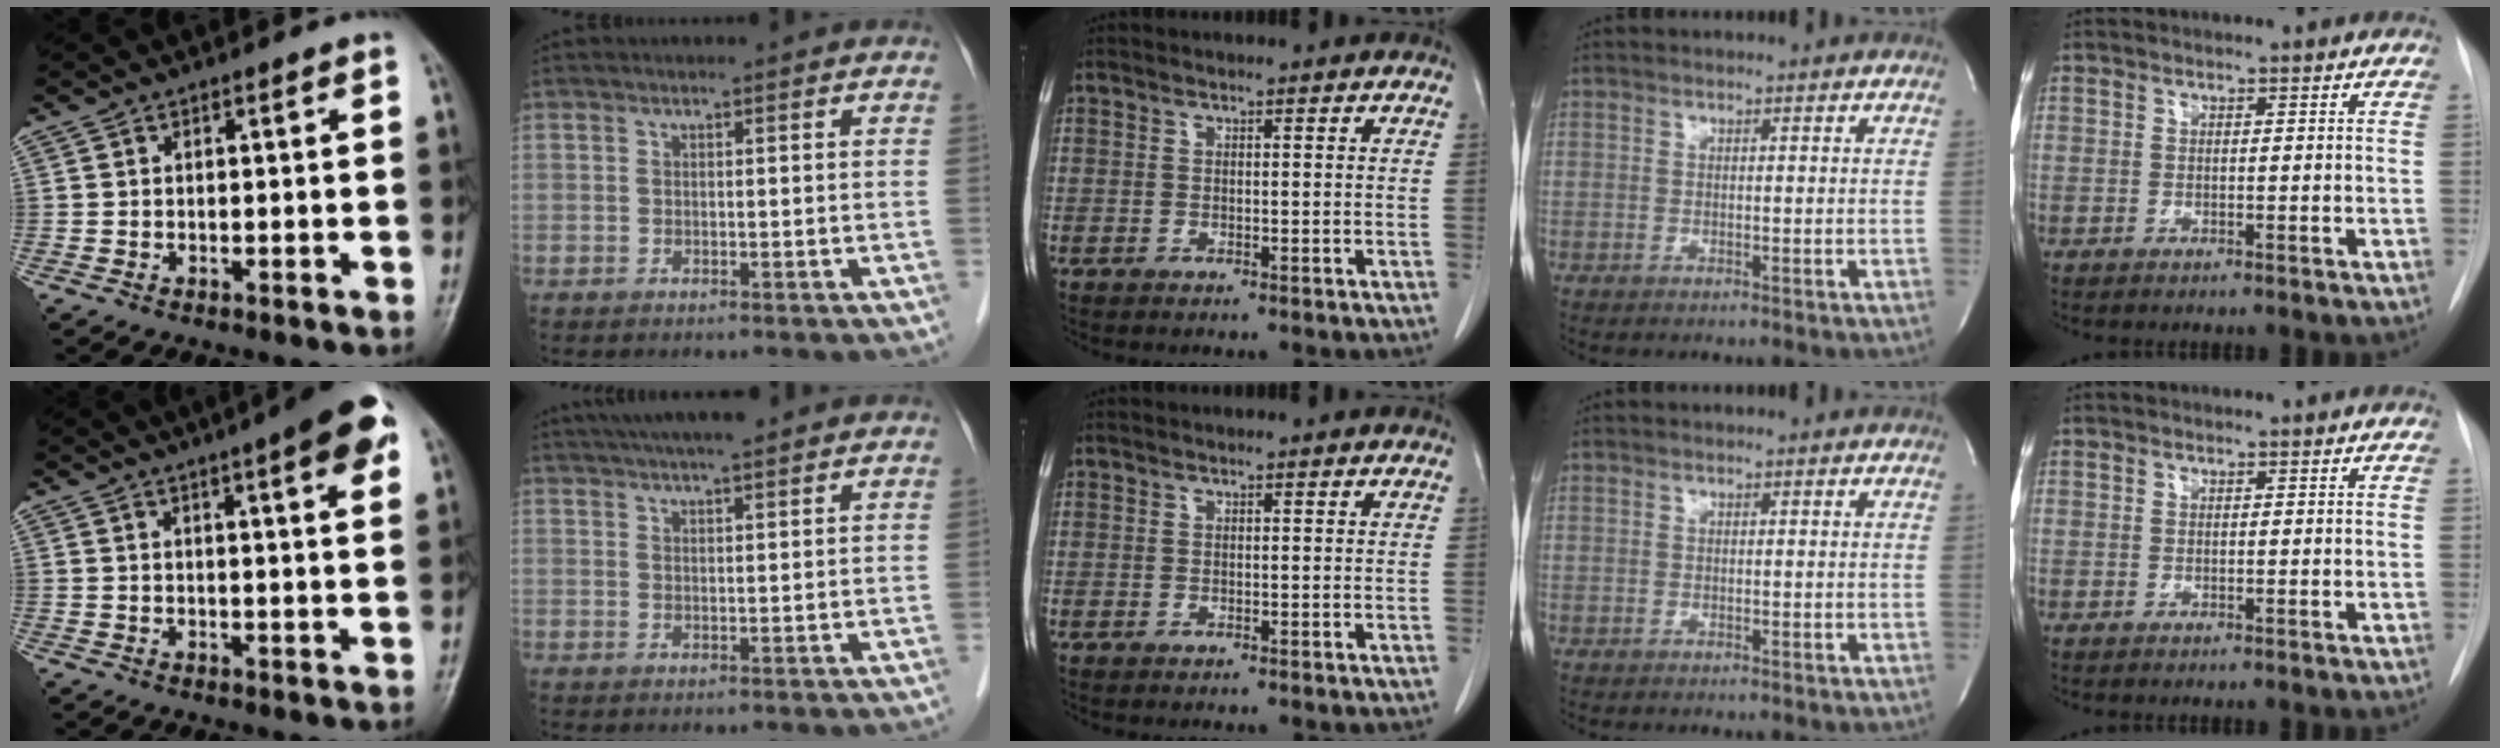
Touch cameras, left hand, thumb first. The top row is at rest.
{"thumb": {"total": 11.0, "force": [5.9, 2.0, 9.0], "torque": [-0.104, -0.007, 0.070]}, "index": {"total": 9.7, "force": [8.2, 1.1, 5.1], "torque": [-0.078, 0.033, 0.116]}}